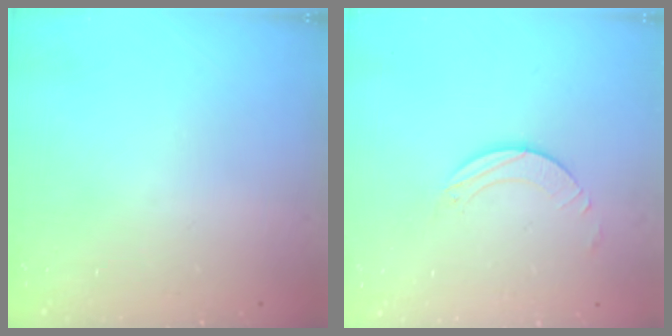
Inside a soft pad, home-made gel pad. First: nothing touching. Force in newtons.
{"total": 1.9, "press": 1.9, "slide": 0.1}